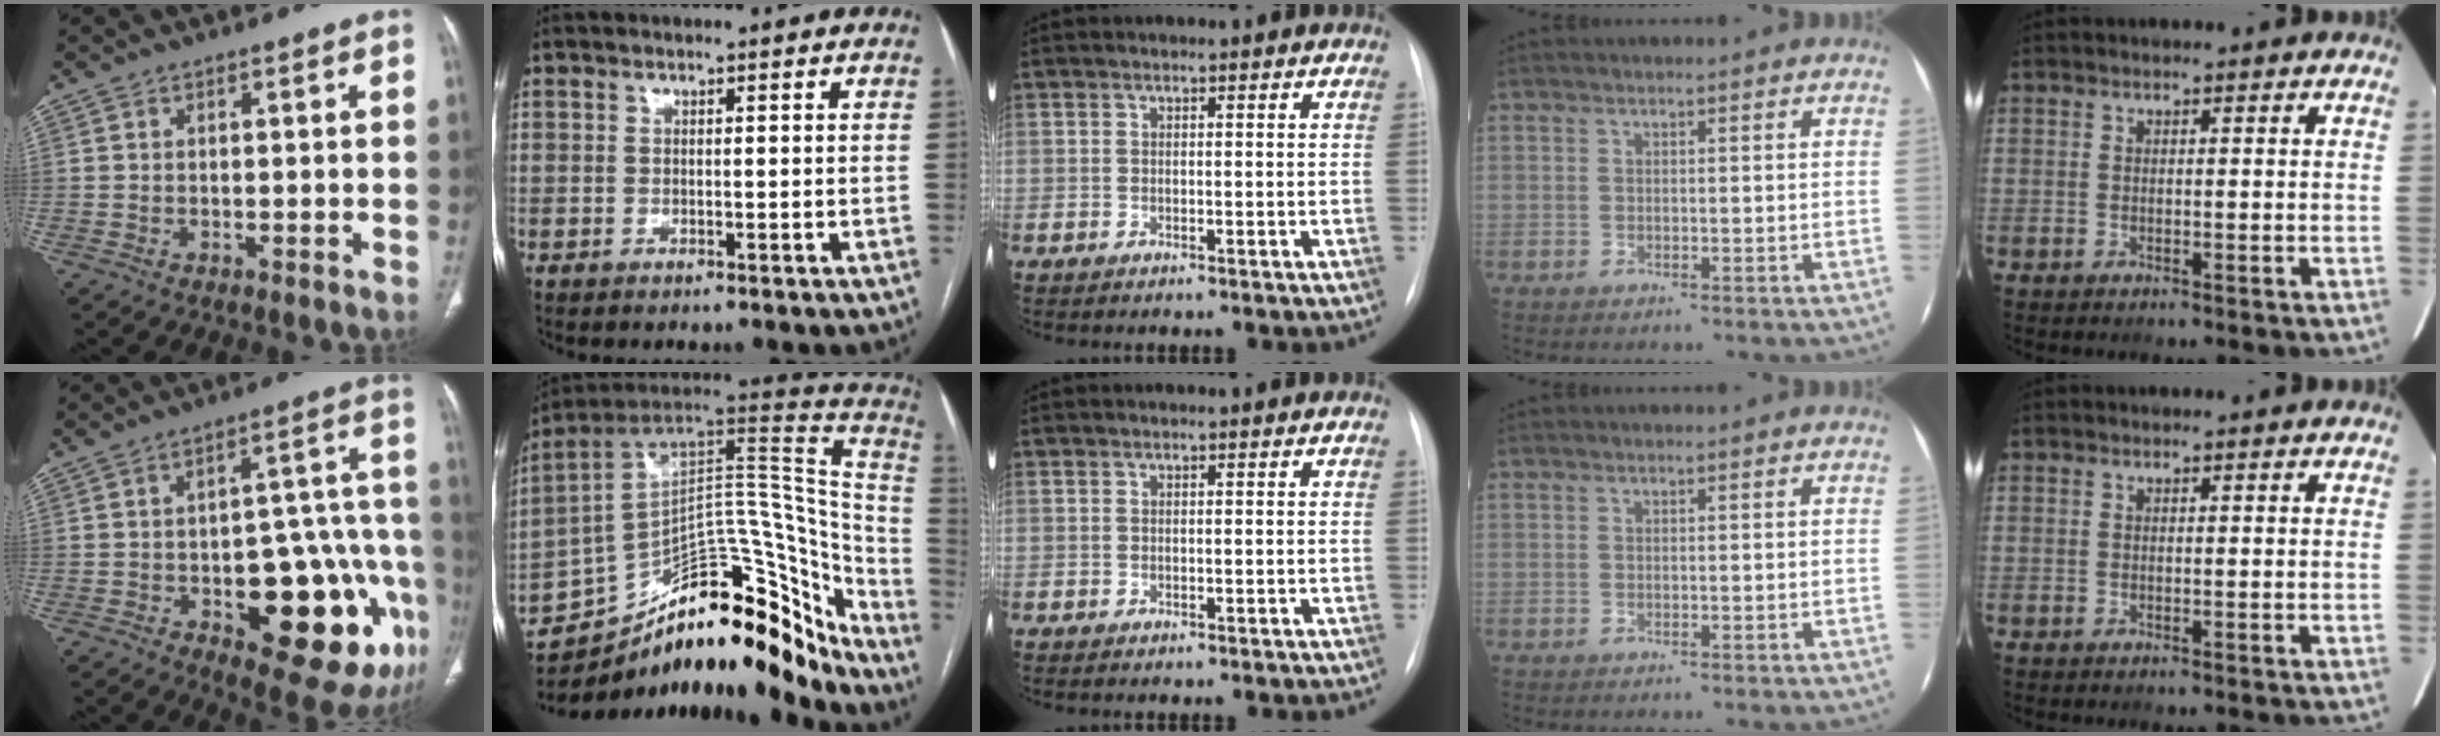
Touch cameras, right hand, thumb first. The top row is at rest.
{"thumb": {"total": 24.3, "force": [-8.3, 10.4, 20.3], "torque": [-0.206, 0.043, -0.089]}, "index": {"total": 28.2, "force": [-21.8, 10.1, 14.7], "torque": [-0.147, 0.070, -0.308]}}